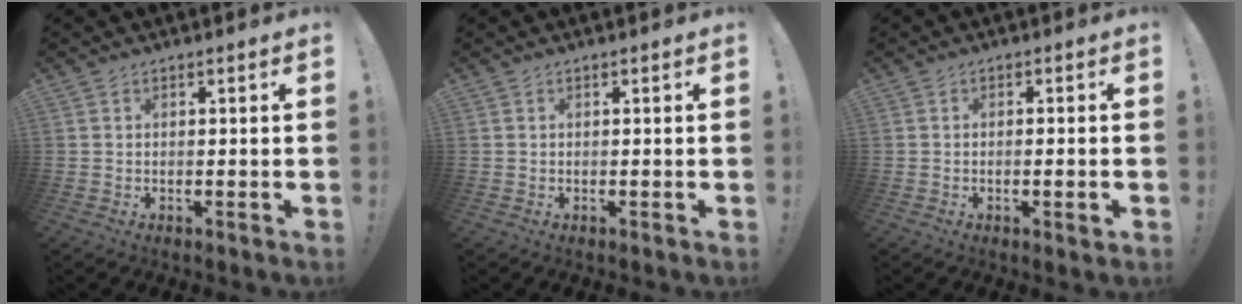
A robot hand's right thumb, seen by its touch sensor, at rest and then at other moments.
{"total": 0.0}
{"total": 2.1, "force": [-0.7, 0.0, 2.0], "torque": [-0.030, -0.001, -0.010]}